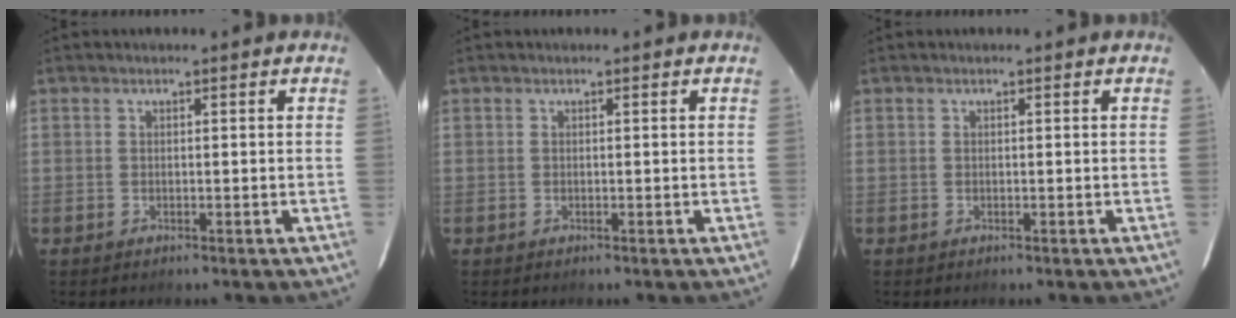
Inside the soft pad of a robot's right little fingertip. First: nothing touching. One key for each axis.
{"total": 0.0}
{"total": 0.0}